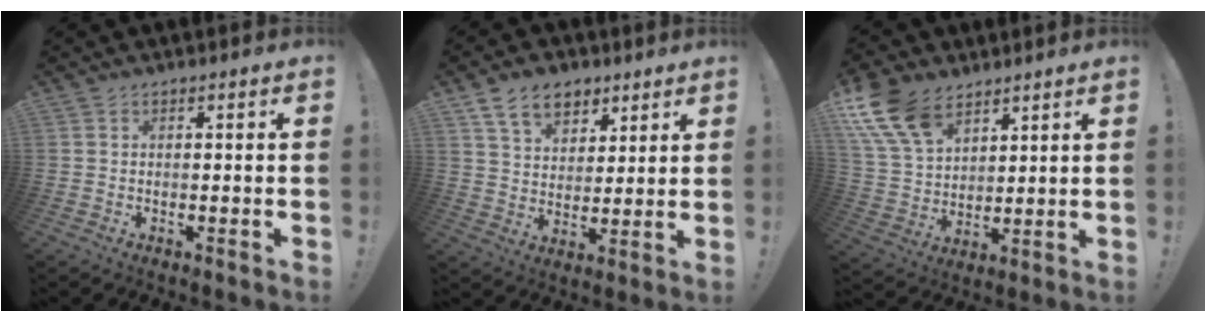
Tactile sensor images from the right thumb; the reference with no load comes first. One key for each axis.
{"total": 11.9, "fx": 7.1, "fy": 8.0, "fz": 5.3, "tx": -0.072, "ty": -0.035, "tz": 0.134}
{"total": 15.6, "fx": 9.5, "fy": 9.3, "fz": 8.2, "tx": -0.180, "ty": -0.047, "tz": 0.184}